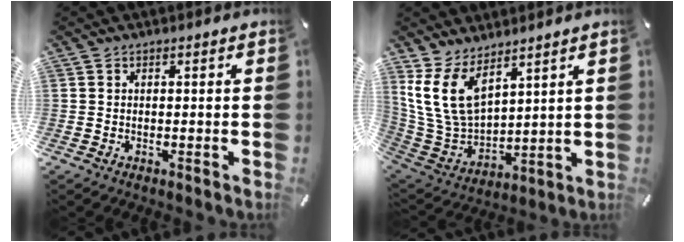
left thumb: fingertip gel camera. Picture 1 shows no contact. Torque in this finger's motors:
{"motor_torque": [0.91, -0.08, 1.73, -1.04, 0.22]}